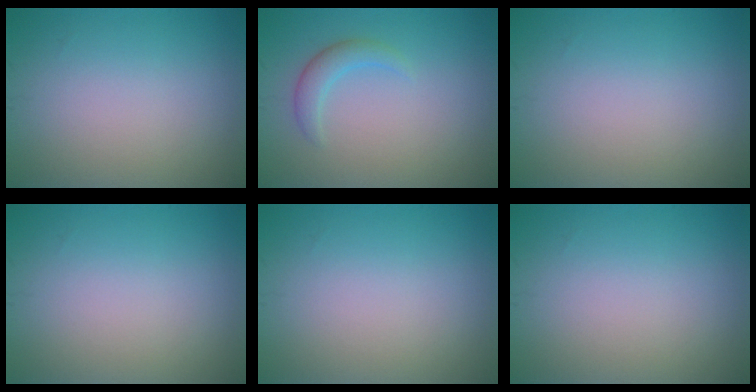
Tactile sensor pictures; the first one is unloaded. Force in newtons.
{"total": 1.9, "press": 1.9, "slide": 0.1}
{"total": 0.0}
{"total": 0.0}
{"total": 0.0}
{"total": 0.0}